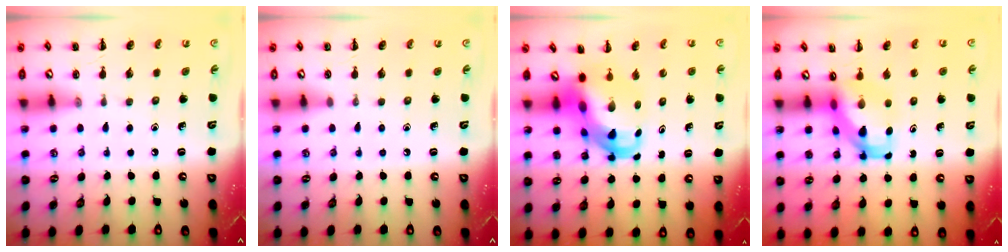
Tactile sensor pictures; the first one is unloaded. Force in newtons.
{"total": 0.0}
{"total": 8.3, "press": 8.0, "slide": 2.2}
{"total": 5.3, "press": 5.1, "slide": 1.5}